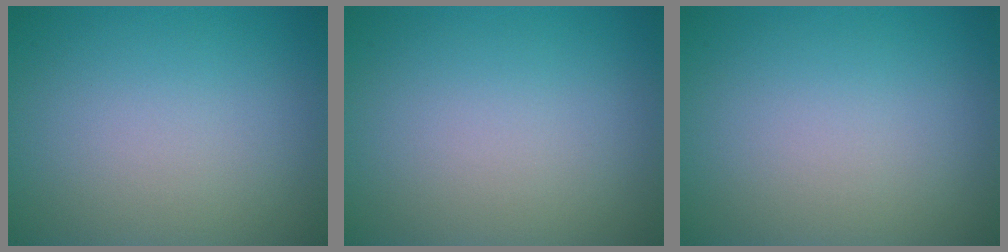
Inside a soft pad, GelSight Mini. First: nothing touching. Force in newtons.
{"total": 0.0}
{"total": 0.0}